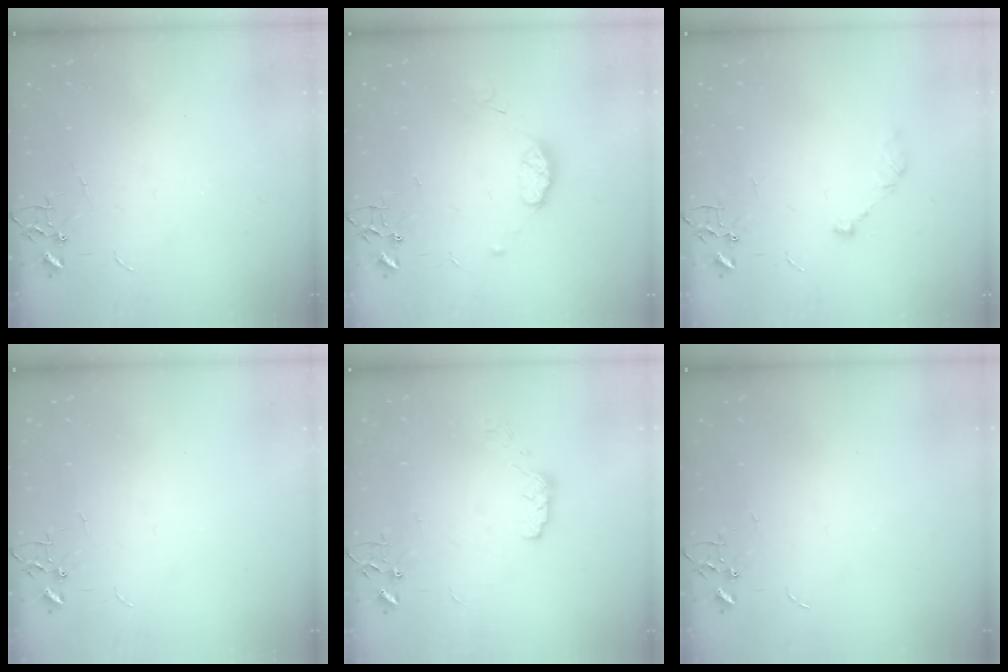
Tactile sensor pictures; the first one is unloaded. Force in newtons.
{"total": 7.8, "press": 7.8, "slide": 0.6}
{"total": 7.5, "press": 7.4, "slide": 0.8}
{"total": 0.0}
{"total": 6.8, "press": 6.7, "slide": 0.8}
{"total": 0.0}